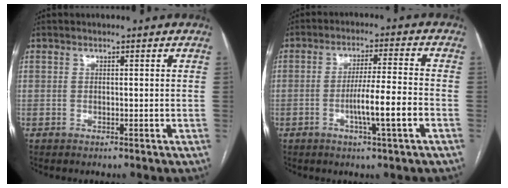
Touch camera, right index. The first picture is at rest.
{"total": 7.8, "force": [-2.6, -0.3, 7.3], "torque": [-0.125, -0.002, -0.045]}